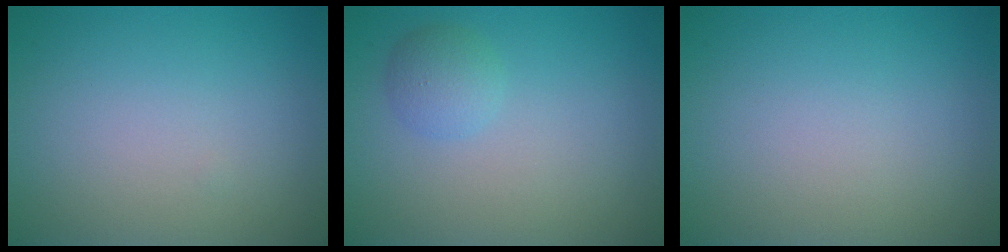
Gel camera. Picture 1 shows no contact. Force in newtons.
{"total": 1.9, "press": 1.9, "slide": 0.1}
{"total": 0.0}